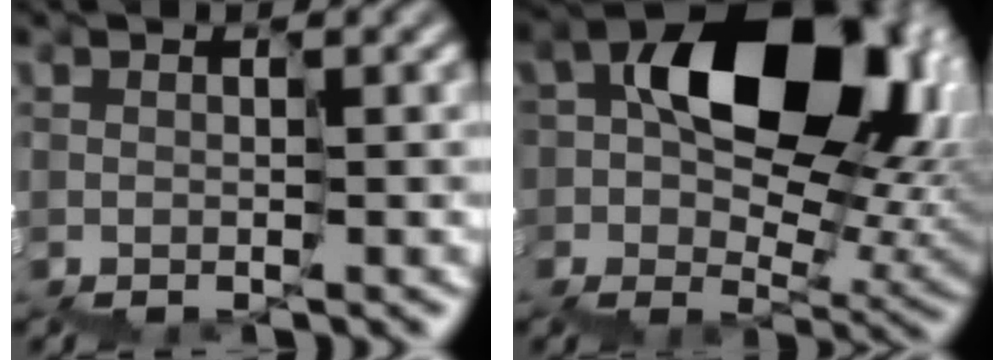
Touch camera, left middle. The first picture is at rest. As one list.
[{"total": 12.7, "force": [1.9, 9.1, 8.6], "torque": [-0.118, -0.002, 0.036]}]